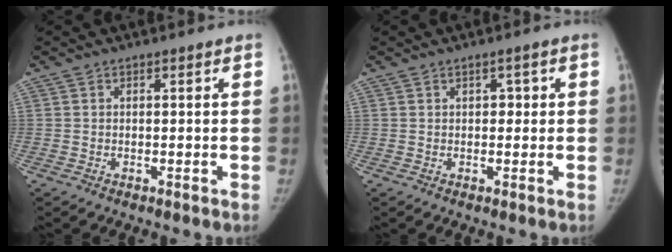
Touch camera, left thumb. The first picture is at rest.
{"total": 1.9, "force": [0.3, 1.3, 1.4], "torque": [-0.003, 0.003, 0.001]}